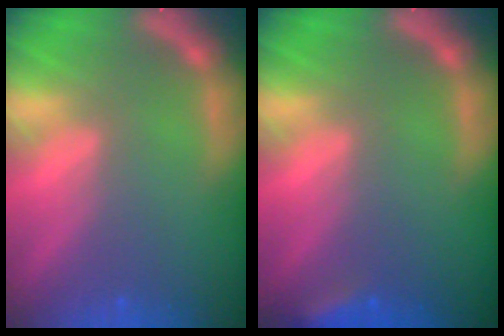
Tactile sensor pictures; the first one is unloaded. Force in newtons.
{"total": 2.4}